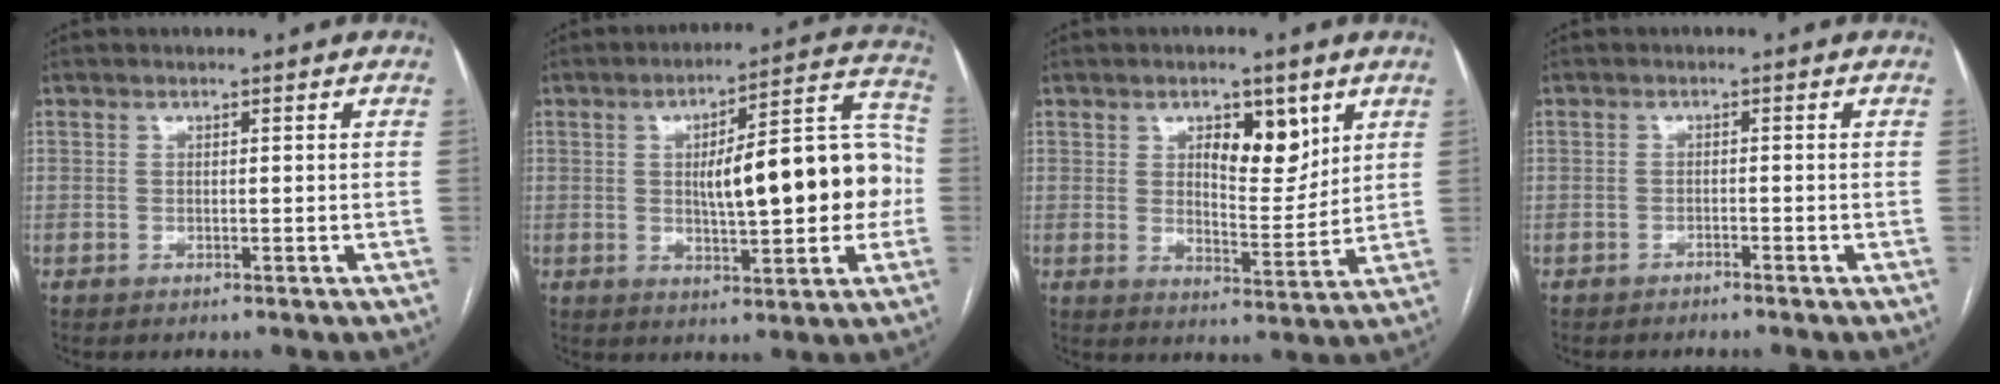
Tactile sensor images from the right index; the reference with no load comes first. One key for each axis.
{"total": 17.1, "fx": -0.2, "fy": 4.5, "fz": 16.5, "tx": -0.225, "ty": 0.039, "tz": 0.003}
{"total": 7.8, "fx": 3.7, "fy": 3.3, "fz": 6.1, "tx": -0.088, "ty": -0.002, "tz": 0.060}
{"total": 1.2, "fx": -1.1, "fy": 0.0, "fz": 0.4, "tx": -0.010, "ty": 0.000, "tz": -0.018}